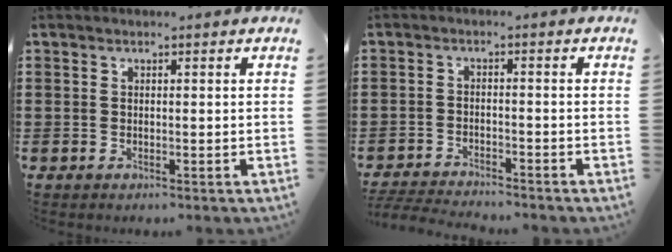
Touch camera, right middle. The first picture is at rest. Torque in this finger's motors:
{"motor_torque": [0.36, -0.07, 0.08, 0.03]}